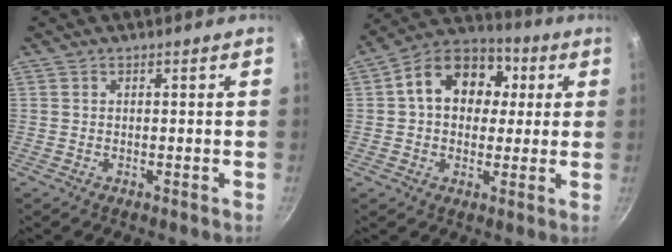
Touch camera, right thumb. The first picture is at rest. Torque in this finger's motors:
{"motor_torque": [0.41, 2.66, 1.55, -0.11, 0.09]}